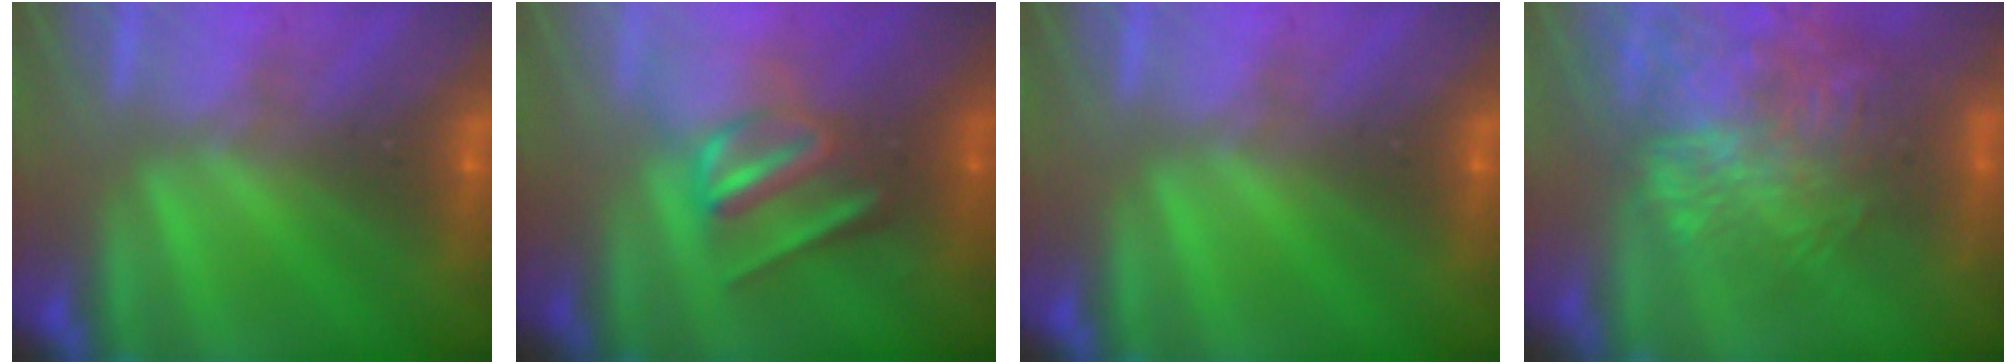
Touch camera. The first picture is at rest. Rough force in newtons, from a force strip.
{"total": 2.9}
{"total": 0.0}
{"total": 10.2}